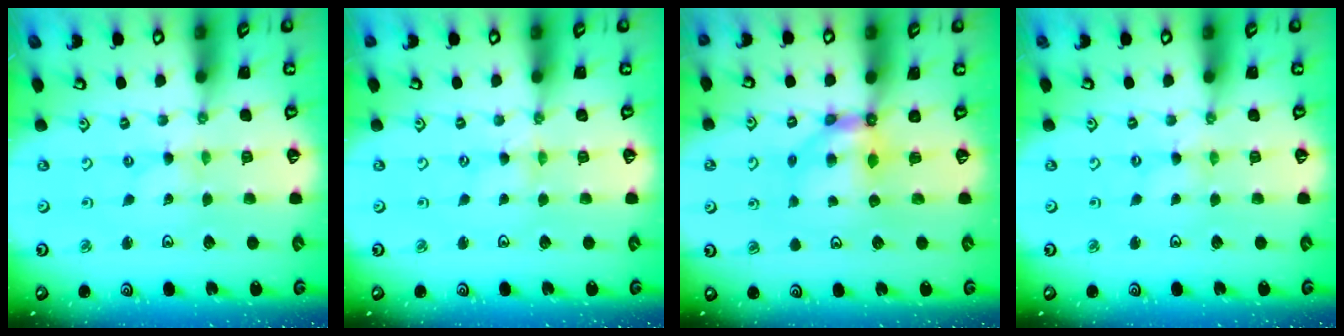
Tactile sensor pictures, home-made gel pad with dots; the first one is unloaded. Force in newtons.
{"total": 0.0}
{"total": 6.4, "press": 6.4, "slide": 0.6}
{"total": 0.7, "press": 0.7, "slide": 0.1}